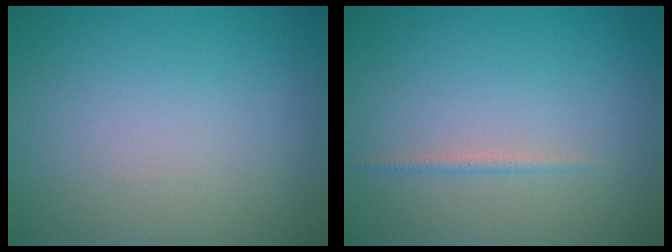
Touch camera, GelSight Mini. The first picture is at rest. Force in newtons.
{"total": 0.8, "press": 0.7, "slide": 0.1}